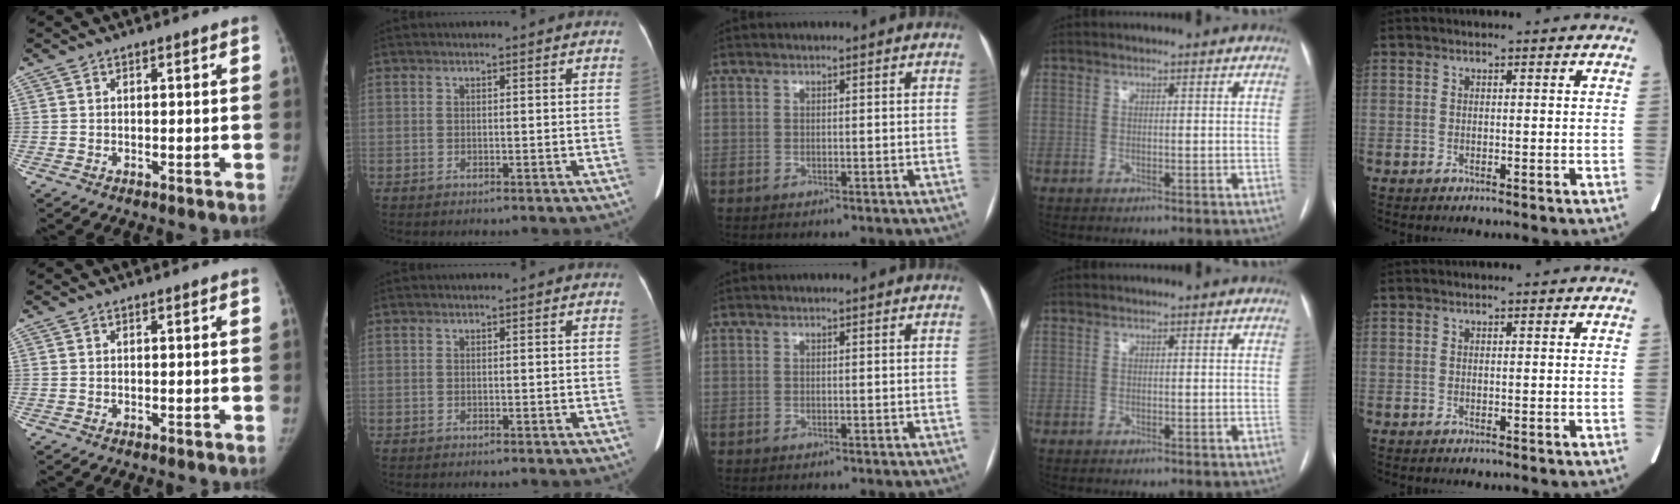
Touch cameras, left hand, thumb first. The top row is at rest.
{}